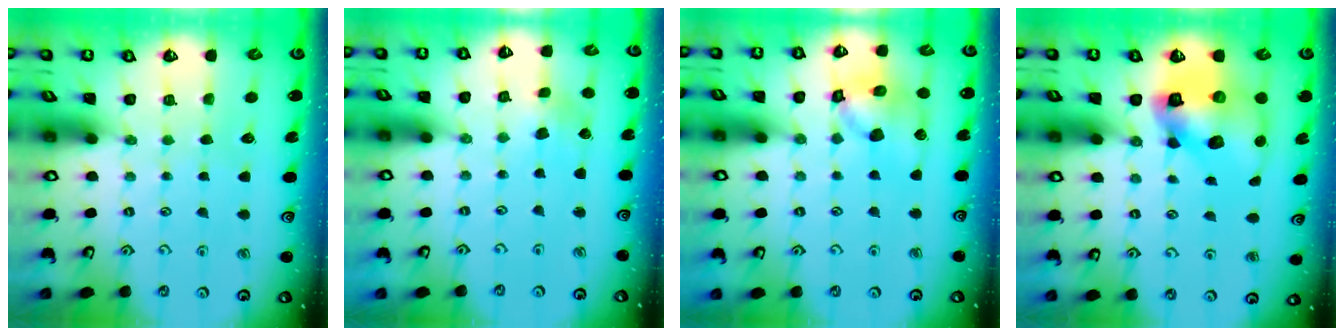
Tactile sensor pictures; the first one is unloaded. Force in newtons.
{"total": 2.3, "press": 2.3, "slide": 0.4}
{"total": 13.8, "press": 13.7, "slide": 1.7}
{"total": 14.9, "press": 14.7, "slide": 1.9}